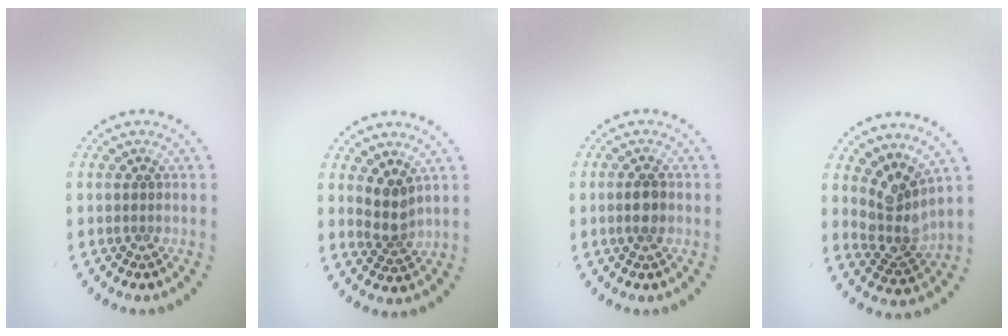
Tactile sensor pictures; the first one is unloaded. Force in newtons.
{"total": 2.2, "press": 1.8, "slide": 1.3}
{"total": 1.7, "press": 1.7, "slide": 0.3}
{"total": 3.6, "press": 2.6, "slide": 2.4}